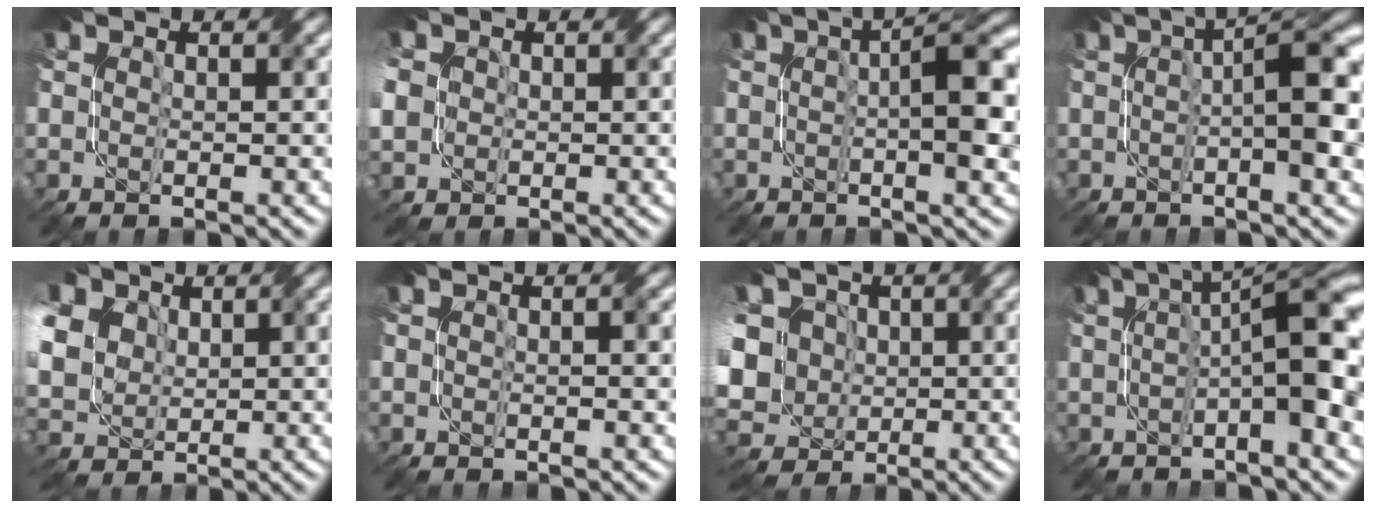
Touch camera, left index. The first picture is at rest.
{"total": 4.7, "force": [0.4, 4.2, 1.9], "torque": [-0.065, 0.015, 0.000]}
{"total": 6.5, "force": [0.6, 1.5, 6.3], "torque": [-0.086, 0.016, 0.003]}
{"total": 7.6, "force": [0.4, 1.8, 7.4], "torque": [-0.097, 0.020, -0.001]}
{"total": 13.3, "force": [5.0, 10.3, 6.7], "torque": [-0.166, 0.032, 0.077]}
{"total": 0.6, "force": [0.0, 0.1, 0.6], "torque": [-0.011, 0.002, -0.003]}
{"total": 13.4, "force": [2.7, 11.0, 7.1], "torque": [-0.172, 0.029, 0.012]}
{"total": 9.7, "force": [0.1, 2.2, 9.5], "torque": [-0.126, 0.022, -0.005]}